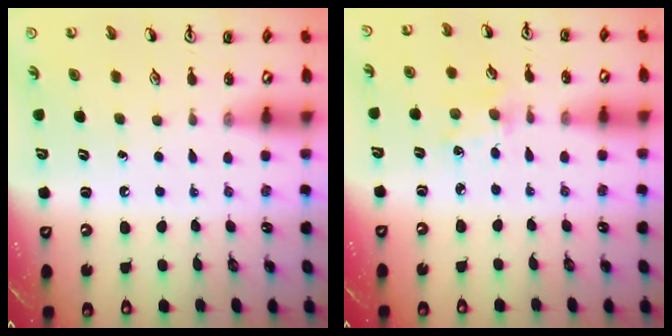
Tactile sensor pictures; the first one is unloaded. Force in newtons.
{"total": 2.8, "press": 2.8, "slide": 0.5}